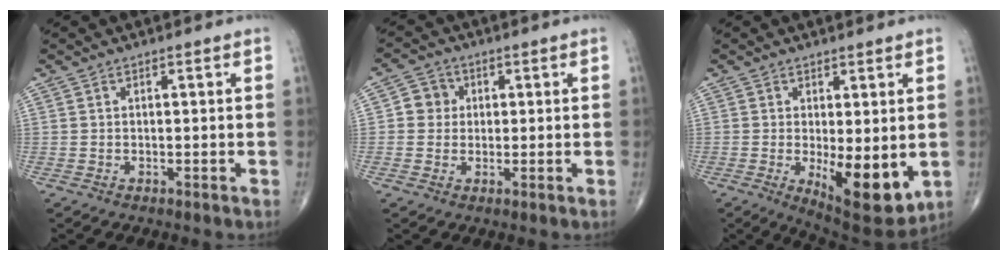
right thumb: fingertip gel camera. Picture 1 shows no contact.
{"total": 4.3, "force": [0.5, 4.1, 1.3], "torque": [0.005, 0.006, 0.001]}
{"total": 11.5, "force": [-1.8, 4.4, 10.5], "torque": [-0.138, -0.028, -0.013]}